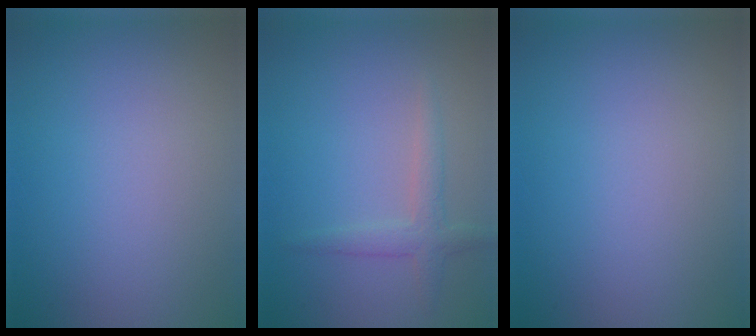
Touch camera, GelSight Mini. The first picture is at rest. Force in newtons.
{"total": 2.1, "press": 2.1, "slide": 0.1}
{"total": 0.0}